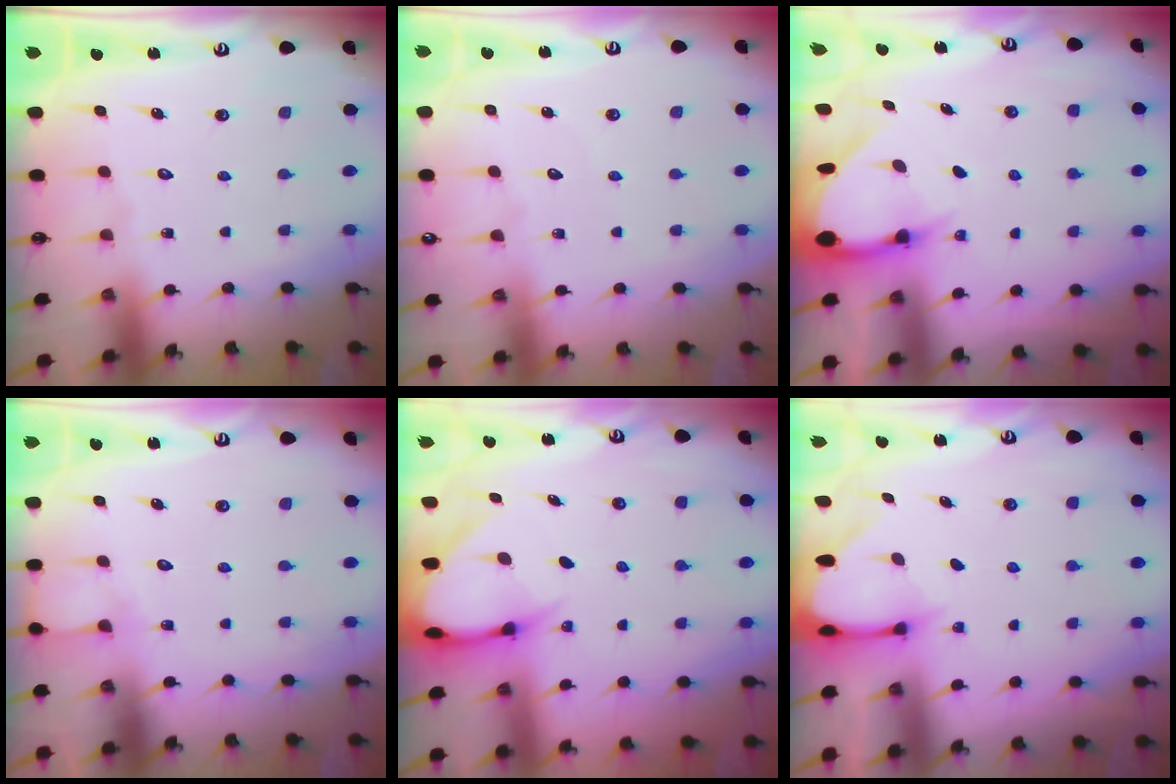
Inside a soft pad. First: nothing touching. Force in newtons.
{"total": 2.1, "press": 2.1, "slide": 0.1}
{"total": 4.3, "press": 4.3, "slide": 0.4}
{"total": 4.4, "press": 4.4, "slide": 0.5}
{"total": 6.0, "press": 6.0, "slide": 0.8}
{"total": 2.5, "press": 2.5, "slide": 0.3}